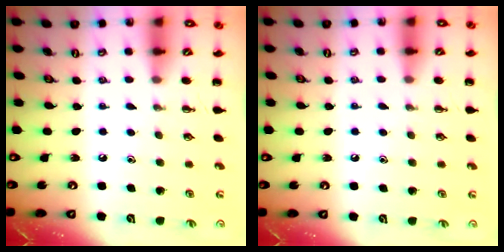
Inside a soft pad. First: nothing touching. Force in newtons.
{"total": 3.0, "press": 2.8, "slide": 1.1}